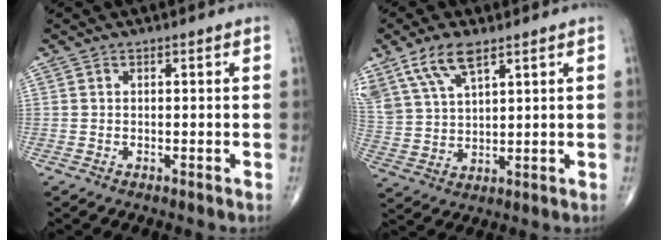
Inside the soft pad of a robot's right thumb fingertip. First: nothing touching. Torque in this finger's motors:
{"motor_torque": [-0.18, 0.23, 0.67, 0.76, 0.12]}